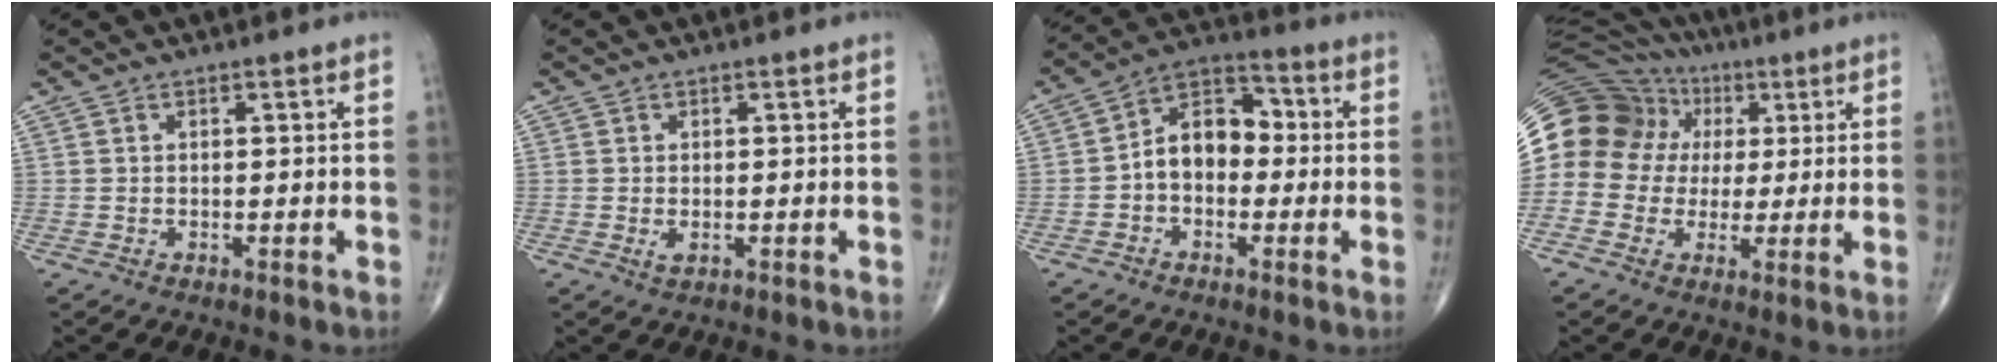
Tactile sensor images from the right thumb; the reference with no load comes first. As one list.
[{"total": 1.3, "force": [-0.2, 0.8, 1.1], "torque": [-0.020, -0.005, -0.004]}, {"total": 10.3, "force": [-0.8, 7.2, 7.3], "torque": [-0.091, 0.038, -0.031]}, {"total": 21.0, "force": [3.1, 19.0, 8.4], "torque": [-0.185, 0.077, 0.060]}]